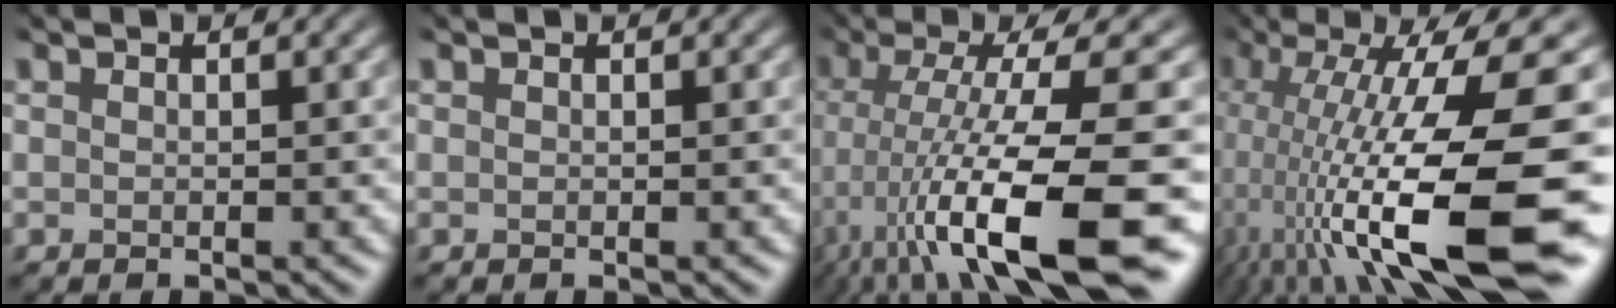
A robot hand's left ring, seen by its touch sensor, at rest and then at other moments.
{"total": 0.0}
{"total": 14.6, "force": [-5.9, 3.3, 12.9], "torque": [-0.222, -0.022, -0.080]}
{"total": 16.0, "force": [-3.6, 4.2, 14.9], "torque": [-0.275, -0.014, -0.043]}